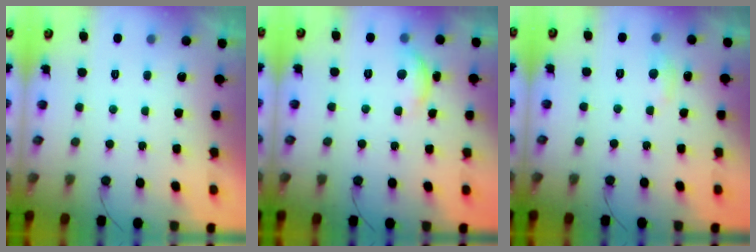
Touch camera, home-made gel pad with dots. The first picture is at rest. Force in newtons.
{"total": 8.5, "press": 8.5, "slide": 0.6}
{"total": 3.7, "press": 3.7, "slide": 0.5}